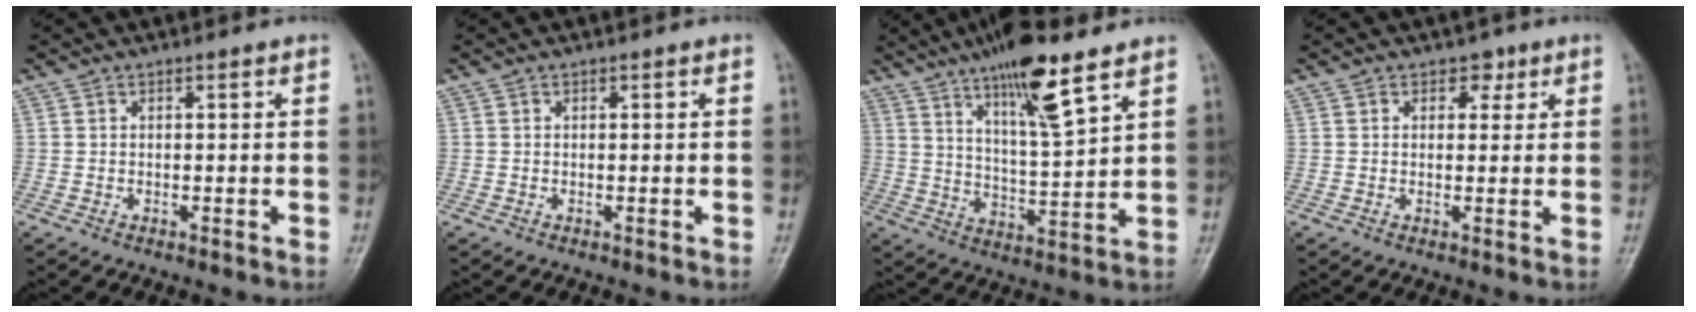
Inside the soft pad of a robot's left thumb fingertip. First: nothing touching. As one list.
[{"total": 0.0}, {"total": 14.2, "force": [9.0, 2.7, 10.6], "torque": [-0.173, -0.046, 0.156]}, {"total": 2.6, "force": [1.3, 1.9, 1.0], "torque": [0.007, -0.004, 0.014]}]